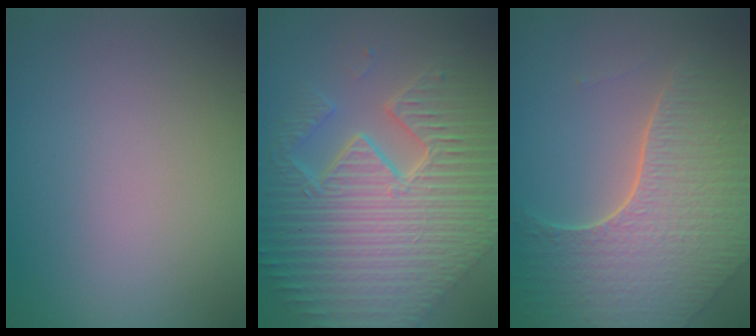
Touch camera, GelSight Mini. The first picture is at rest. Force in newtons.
{"total": 11.5, "press": 7.5, "slide": 8.6}
{"total": 7.9, "press": 5.5, "slide": 5.6}